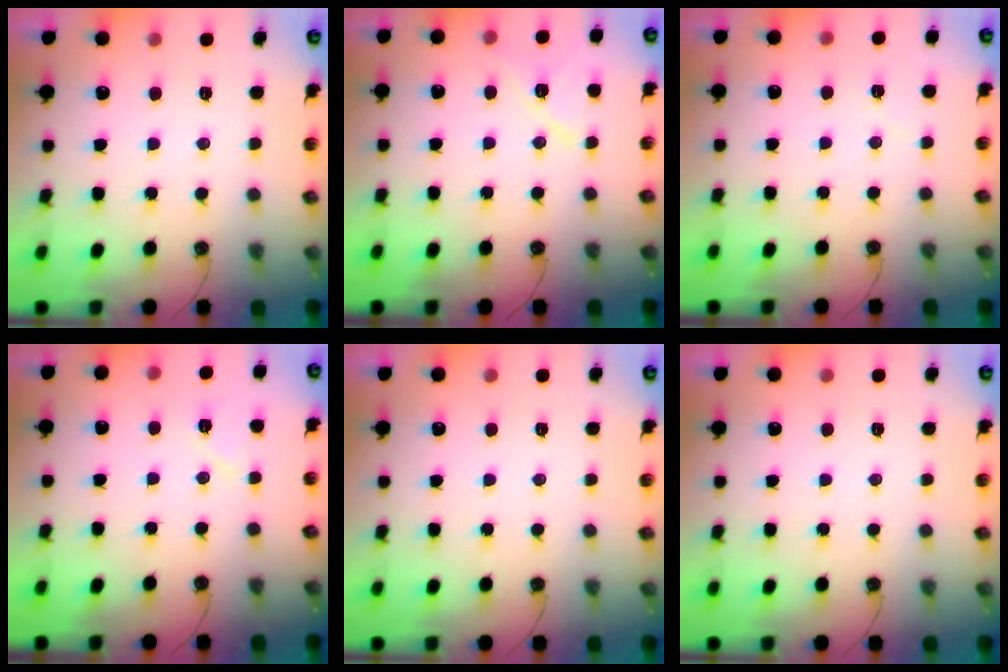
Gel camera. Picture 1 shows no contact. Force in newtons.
{"total": 9.6, "press": 9.6, "slide": 1.0}
{"total": 3.0, "press": 3.0, "slide": 0.3}
{"total": 5.9, "press": 4.7, "slide": 3.5}
{"total": 0.0}
{"total": 0.0}